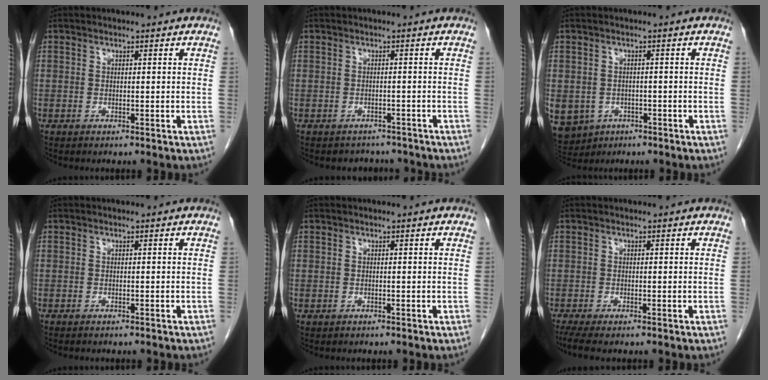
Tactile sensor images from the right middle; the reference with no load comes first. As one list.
[{"total": 4.2, "force": [-3.7, 1.9, 0.0], "torque": [-0.002, 0.005, -0.045]}, {"total": 11.9, "force": [-5.1, 10.1, 3.6], "torque": [-0.130, -0.004, -0.061]}, {"total": 1.0, "force": [-0.8, 0.3, 0.4], "torque": [-0.009, -0.002, -0.011]}, {"total": 1.7, "force": [1.0, -0.9, -1.0], "torque": [0.019, 0.003, 0.014]}, {"total": 3.1, "force": [-2.2, 0.5, 2.1], "torque": [-0.043, -0.011, -0.041]}]